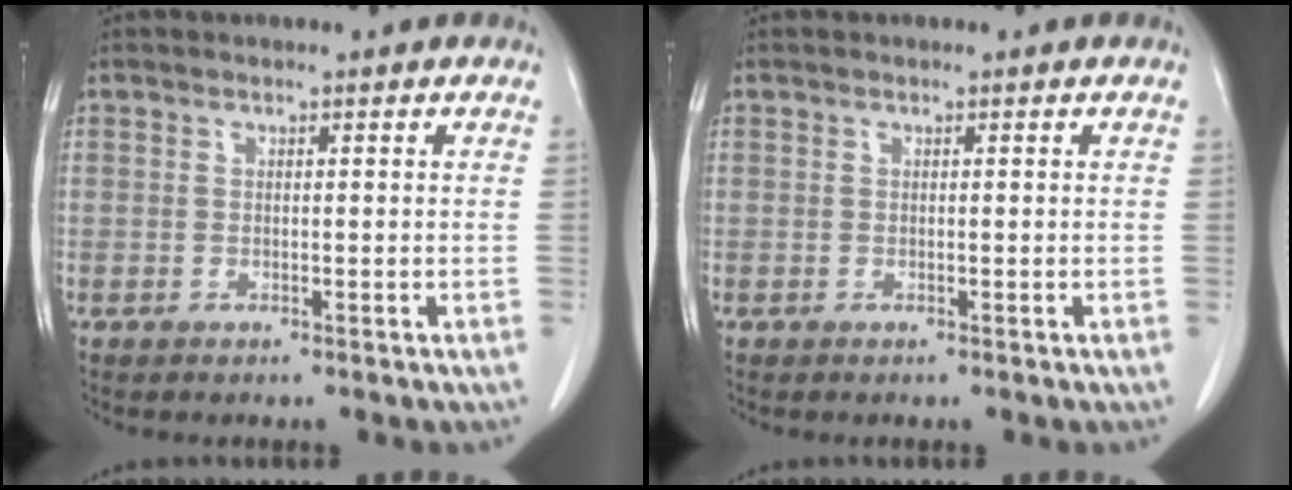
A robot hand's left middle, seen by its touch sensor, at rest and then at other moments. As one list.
[{"total": 0.0}]